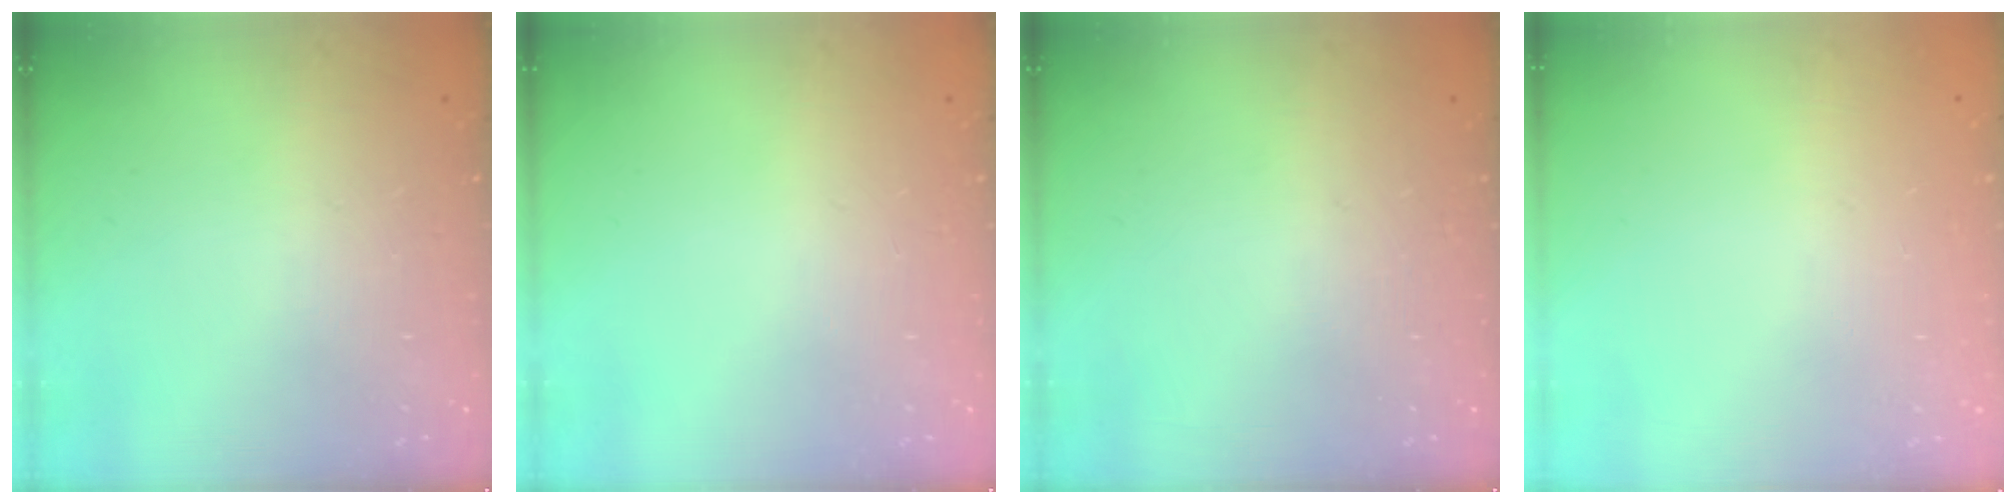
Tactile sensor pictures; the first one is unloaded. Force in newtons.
{"total": 0.0}
{"total": 0.0}
{"total": 0.0}